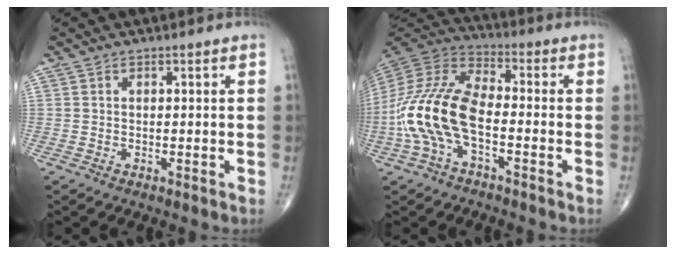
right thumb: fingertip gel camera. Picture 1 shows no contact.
{"total": 16.8, "force": [-4.1, 8.3, 14.0], "torque": [-0.295, 0.036, -0.083]}